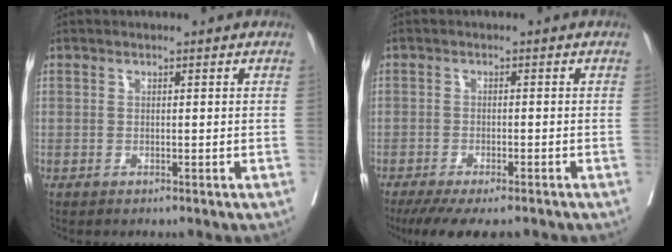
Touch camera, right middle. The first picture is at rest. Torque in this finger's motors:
{"motor_torque": [1.10, -1.04, 0.21, 0.09]}